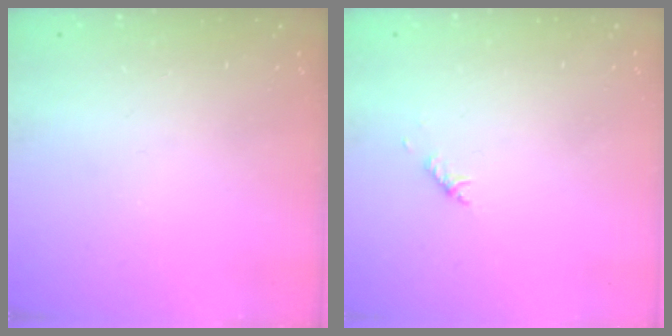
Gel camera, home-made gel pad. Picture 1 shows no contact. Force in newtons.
{"total": 2.8, "press": 2.7, "slide": 0.6}